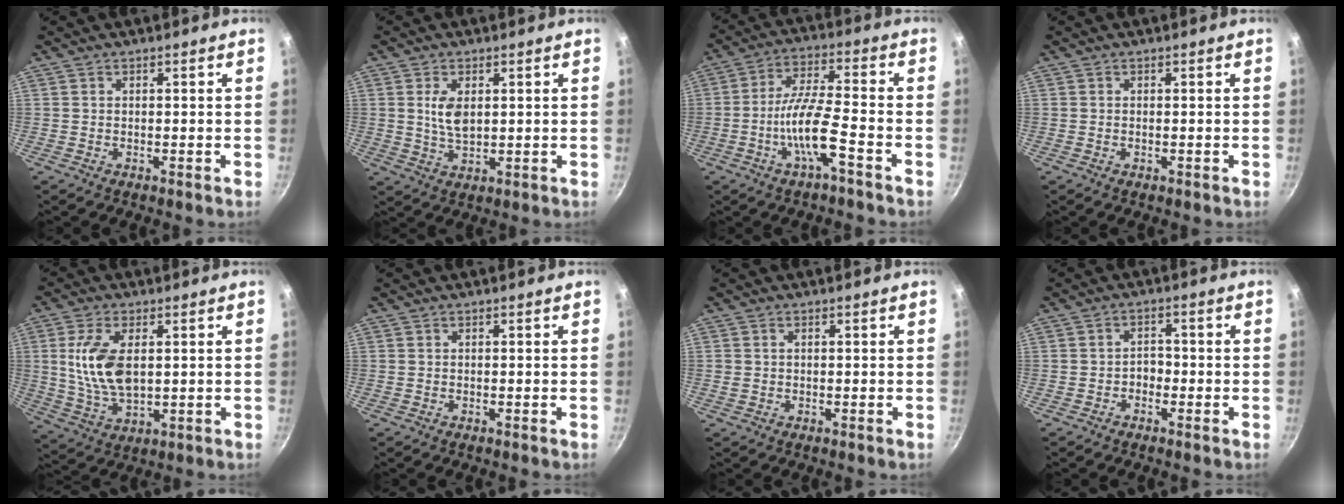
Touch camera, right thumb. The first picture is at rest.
{"total": 5.3, "force": [1.1, 2.9, 4.3], "torque": [-0.079, -0.009, 0.027]}
{"total": 10.1, "force": [-3.9, 2.1, 9.0], "torque": [-0.186, 0.034, -0.076]}
{"total": 0.0}
{"total": 11.4, "force": [1.8, 5.9, 9.6], "torque": [-0.193, -0.011, 0.044]}
{"total": 0.0}
{"total": 1.1, "force": [0.2, 0.9, 0.6], "torque": [-0.013, 0.003, 0.009]}
{"total": 2.4, "force": [-1.1, 1.8, 1.2], "torque": [-0.002, 0.013, -0.025]}